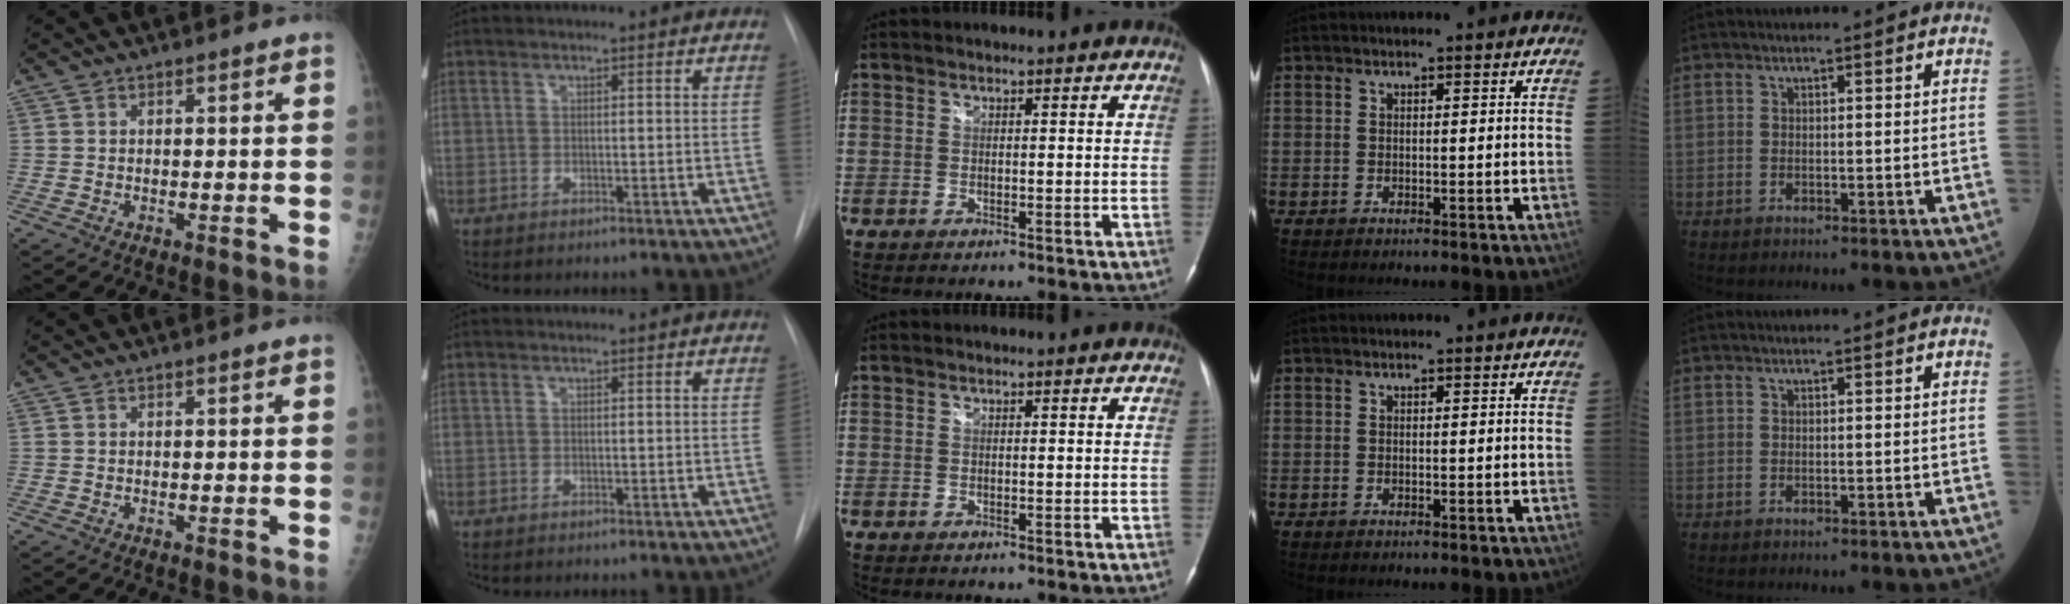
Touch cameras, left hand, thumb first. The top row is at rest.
{}